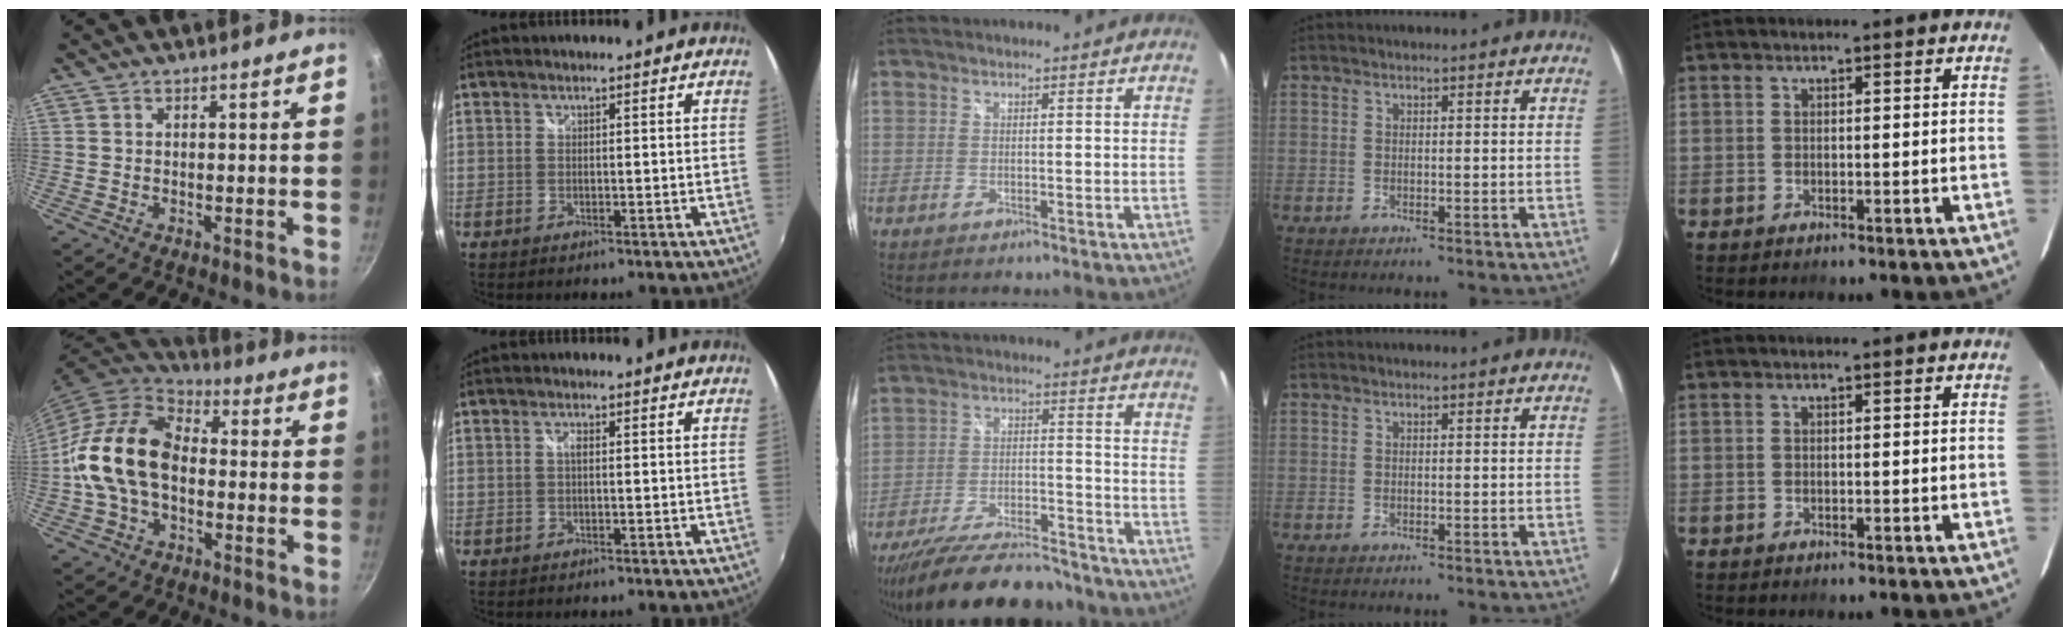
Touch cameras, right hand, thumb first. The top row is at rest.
{"thumb": {"total": 16.7, "force": [-1.4, 11.3, 12.2], "torque": [-0.202, 0.039, -0.040]}, "index": {"total": 1.0, "force": [0.0, 0.3, 0.9], "torque": [-0.017, 0.004, -0.003]}, "middle": {"total": 23.4, "force": [-20.0, 6.1, 10.5], "torque": [-0.199, -0.026, -0.291]}}